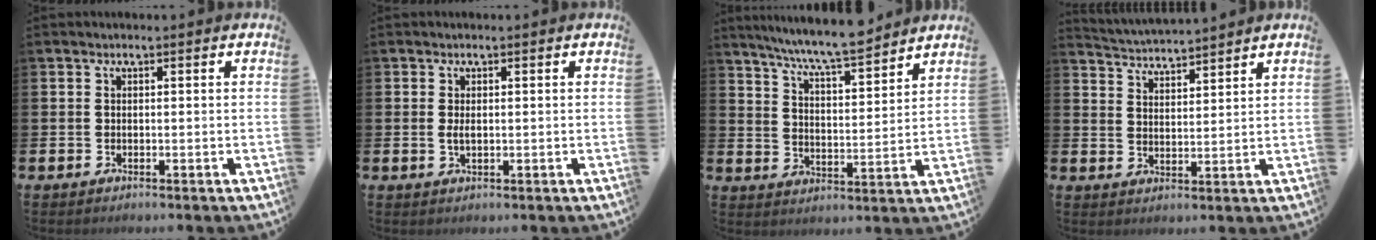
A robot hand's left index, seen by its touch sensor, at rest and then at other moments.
{"total": 1.2, "force": [0.1, 0.5, 1.0], "torque": [-0.019, 0.002, 0.000]}
{"total": 7.9, "force": [7.6, -0.1, 2.4], "torque": [-0.073, -0.046, 0.134]}
{"total": 3.9, "force": [3.9, 0.0, -0.3], "torque": [-0.015, -0.027, 0.070]}